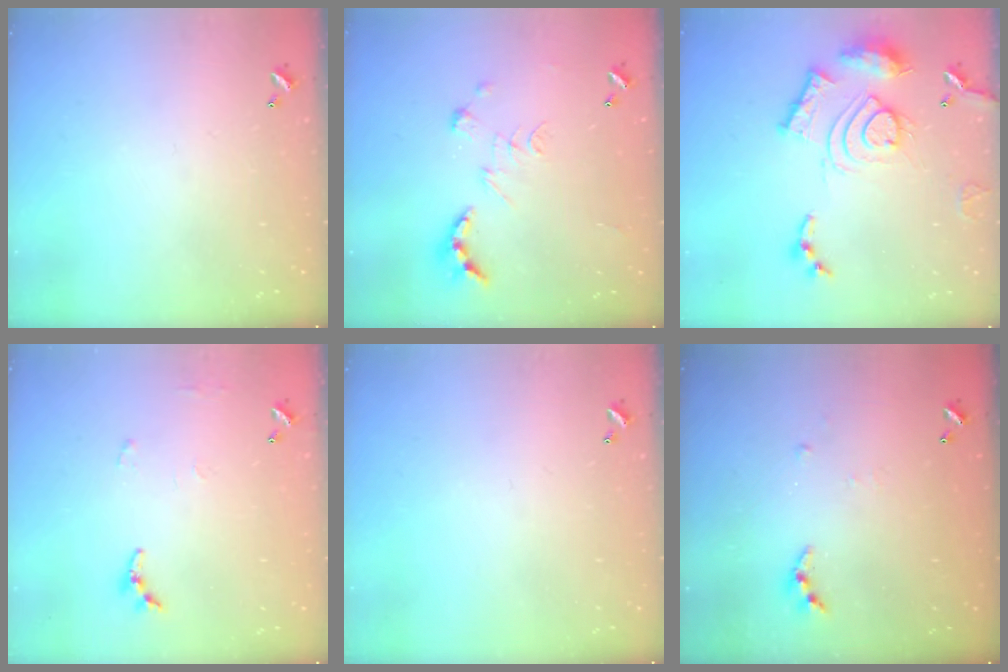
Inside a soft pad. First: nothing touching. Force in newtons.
{"total": 2.6, "press": 1.9, "slide": 1.8}
{"total": 17.8, "press": 17.7, "slide": 1.5}
{"total": 5.7, "press": 5.7, "slide": 0.2}
{"total": 0.0}
{"total": 4.2, "press": 4.2, "slide": 0.3}